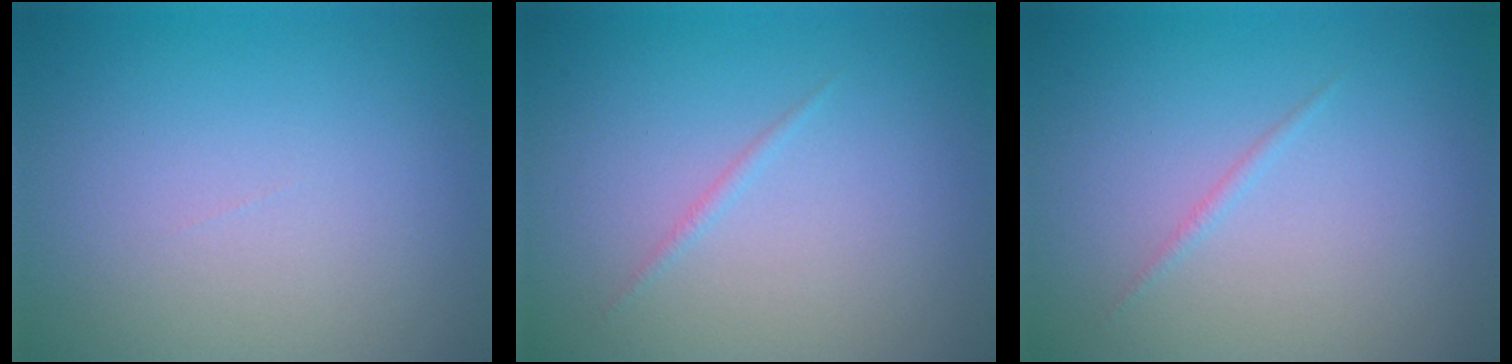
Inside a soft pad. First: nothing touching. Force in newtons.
{"total": 0.6, "press": 0.6, "slide": 0.0}
{"total": 0.6, "press": 0.6, "slide": 0.0}